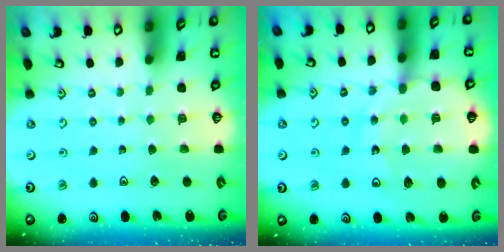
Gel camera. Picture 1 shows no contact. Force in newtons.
{"total": 12.9, "press": 12.5, "slide": 3.2}